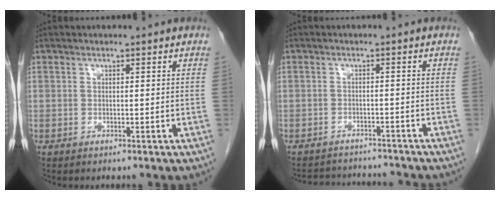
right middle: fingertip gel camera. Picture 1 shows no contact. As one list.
[{"total": 8.2, "force": [-8.0, 1.3, 1.4], "torque": [-0.025, 0.007, -0.107]}]